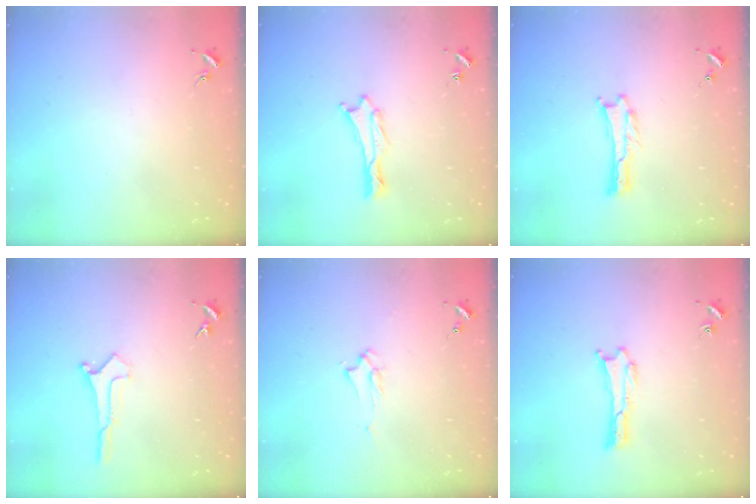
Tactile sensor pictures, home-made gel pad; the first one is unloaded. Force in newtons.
{"total": 0.8, "press": 0.7, "slide": 0.1}
{"total": 0.0}
{"total": 0.0}
{"total": 1.7, "press": 1.6, "slide": 0.3}
{"total": 0.0}